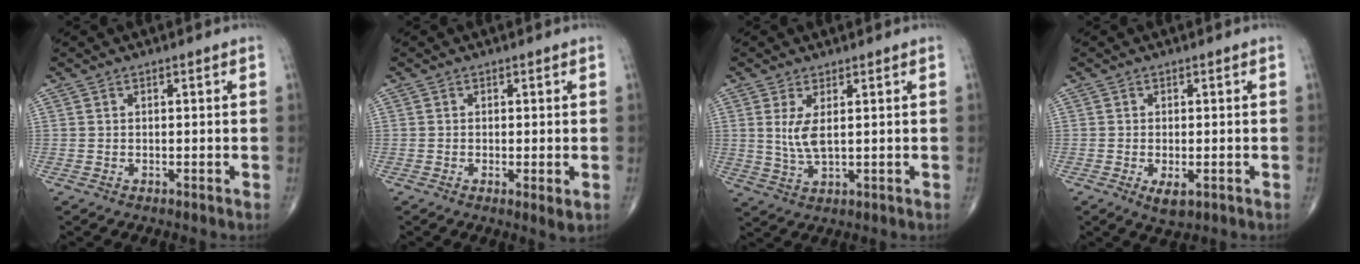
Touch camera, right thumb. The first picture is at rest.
{"total": 2.3, "force": [-0.4, 0.6, 2.2], "torque": [-0.041, -0.010, -0.010]}
{"total": 6.6, "force": [1.7, 2.5, 5.9], "torque": [-0.129, -0.017, 0.045]}
{"total": 3.1, "force": [-1.1, 1.4, 2.6], "torque": [-0.045, -0.007, -0.015]}